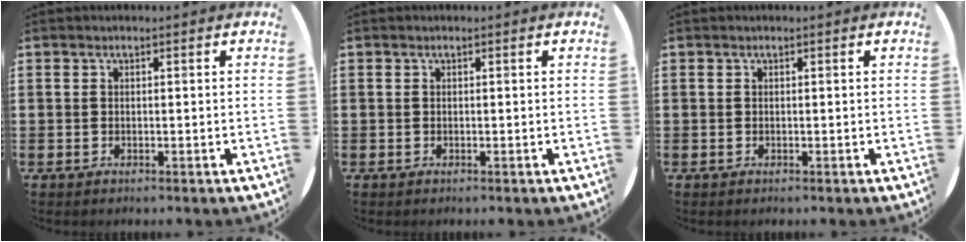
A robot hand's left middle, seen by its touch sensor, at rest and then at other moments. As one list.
[{"total": 0.0}, {"total": 0.0}]